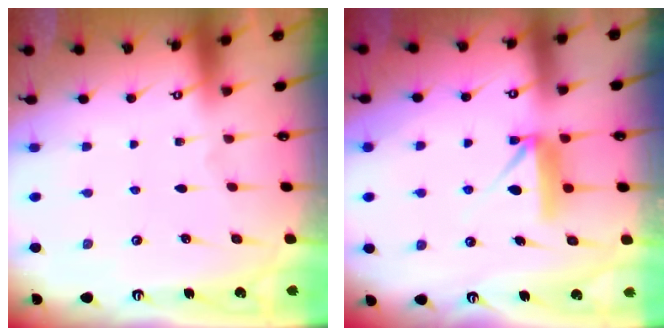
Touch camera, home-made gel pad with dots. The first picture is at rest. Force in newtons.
{"total": 8.7, "press": 8.7, "slide": 0.5}